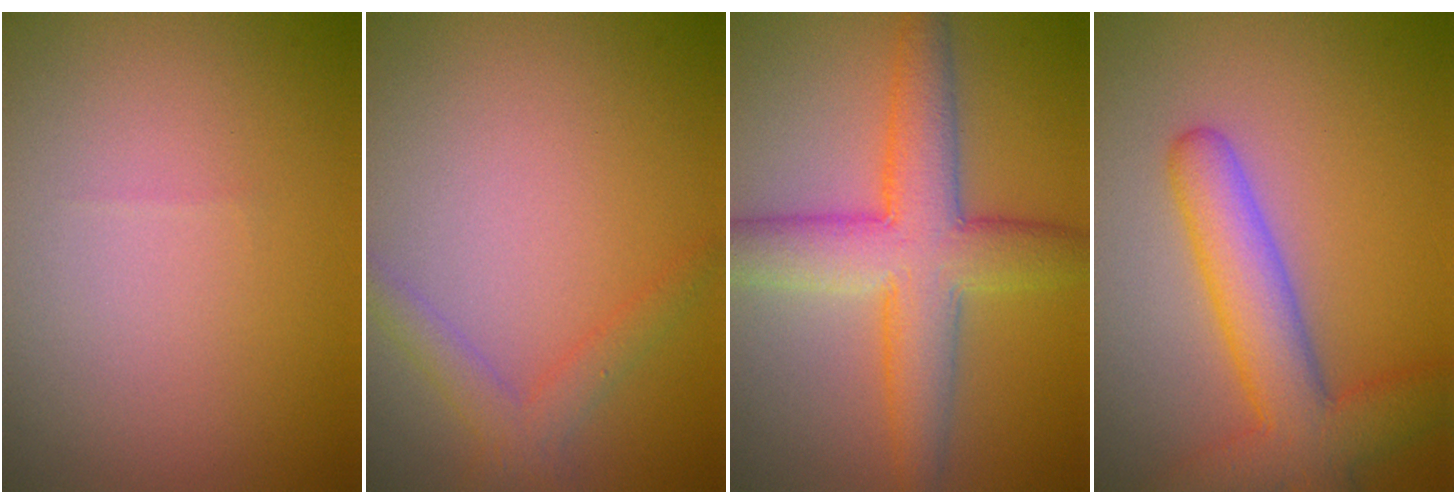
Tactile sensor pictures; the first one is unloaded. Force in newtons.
{"total": 2.2, "press": 2.2, "slide": 0.1}
{"total": 7.2, "press": 7.2, "slide": 0.1}
{"total": 6.3, "press": 6.3, "slide": 0.3}